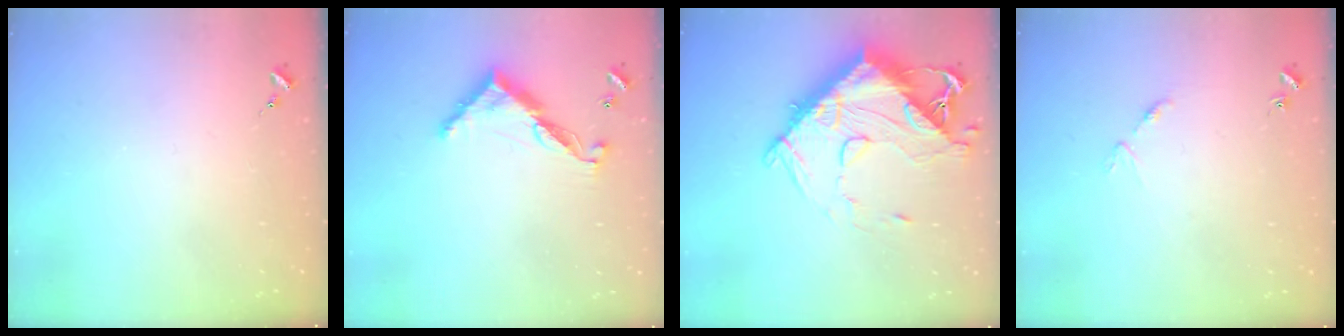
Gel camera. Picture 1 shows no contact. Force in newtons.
{"total": 10.6, "press": 10.6, "slide": 0.4}
{"total": 19.8, "press": 19.7, "slide": 2.2}
{"total": 3.9, "press": 3.9, "slide": 0.5}